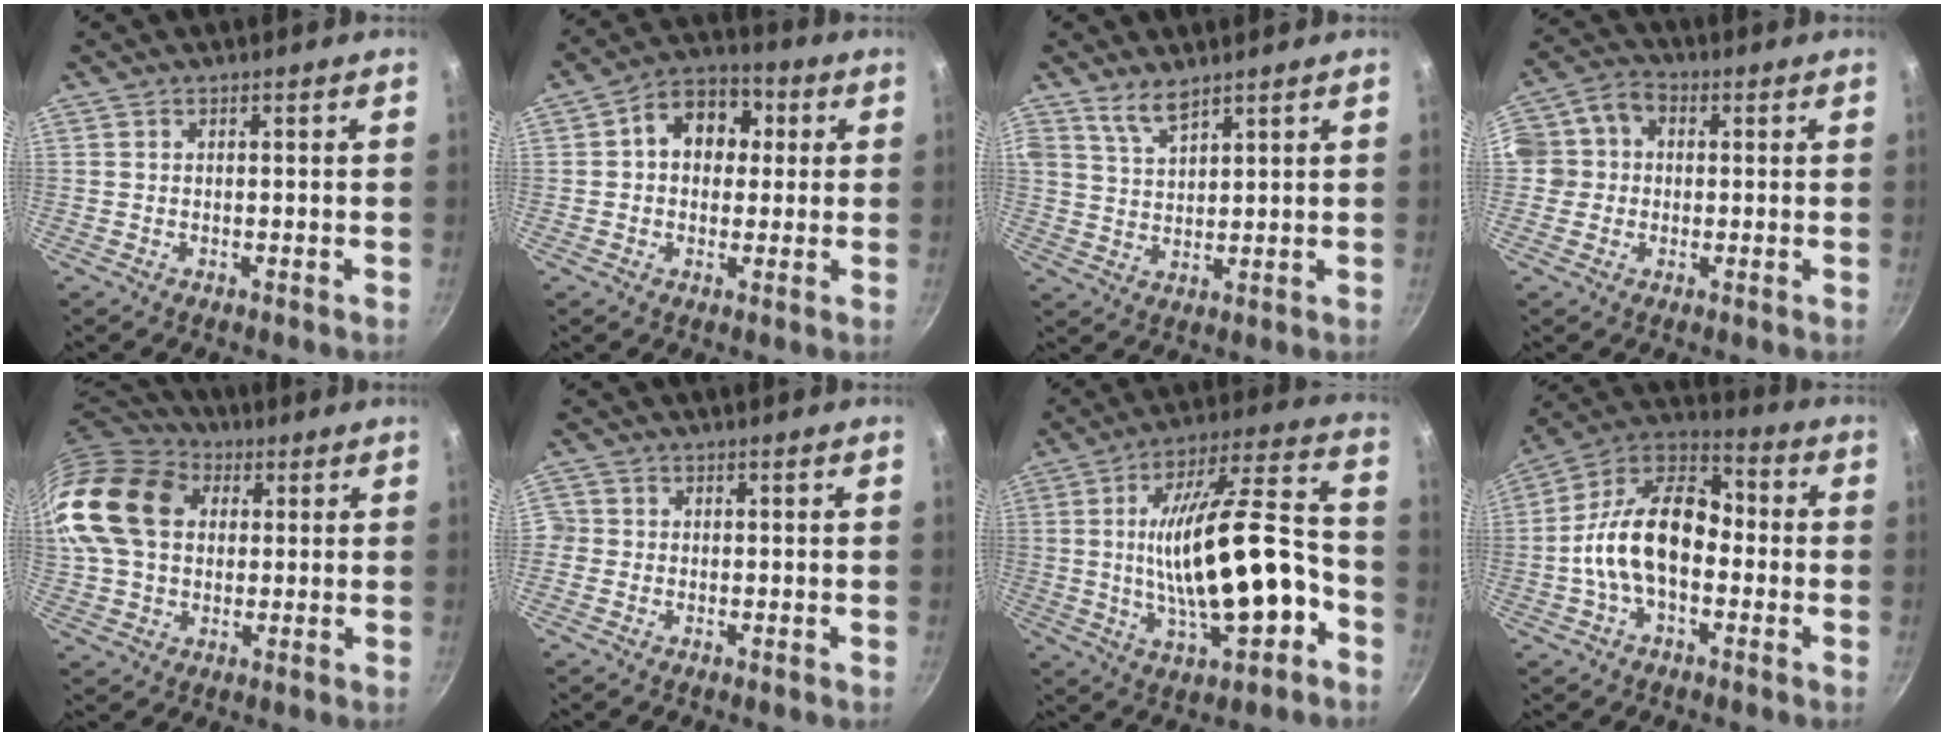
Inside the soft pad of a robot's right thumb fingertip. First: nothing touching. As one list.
[{"total": 10.6, "force": [1.9, 8.2, 6.5], "torque": [-0.052, 0.020, 0.012]}, {"total": 4.6, "force": [3.7, 1.5, 2.3], "torque": [-0.043, -0.025, 0.077]}, {"total": 7.7, "force": [0.1, 6.8, 3.5], "torque": [-0.034, 0.016, -0.017]}, {"total": 19.9, "force": [4.2, 14.5, 13.0], "torque": [-0.252, 0.028, 0.066]}, {"total": 2.2, "force": [-0.7, 2.1, 0.4], "torque": [0.002, 0.007, -0.018]}, {"total": 22.0, "force": [-4.4, 8.4, 19.9], "torque": [-0.306, 0.052, -0.058]}, {"total": 17.9, "force": [-2.2, 11.2, 13.7], "torque": [-0.207, 0.050, -0.062]}]